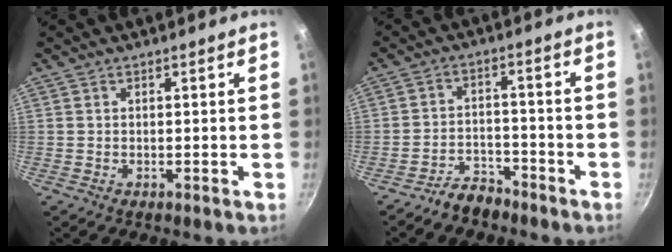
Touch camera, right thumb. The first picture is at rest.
{"total": 5.2, "force": [-4.4, 2.6, 1.3], "torque": [-0.010, 0.049, -0.079]}